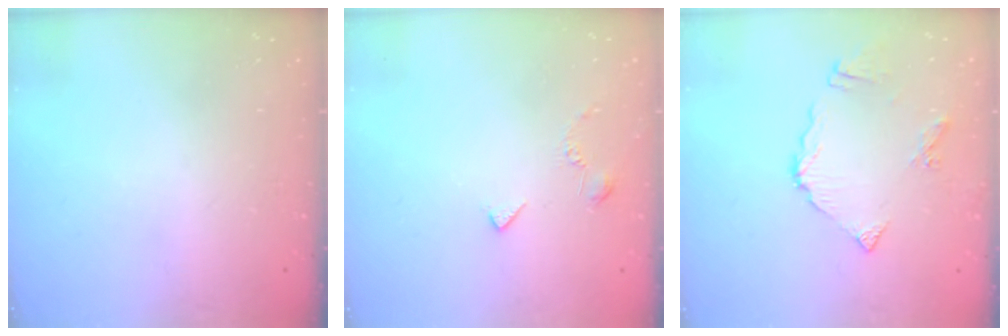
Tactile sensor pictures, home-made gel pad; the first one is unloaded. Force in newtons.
{"total": 3.0, "press": 2.9, "slide": 0.7}
{"total": 9.1, "press": 9.1, "slide": 1.0}